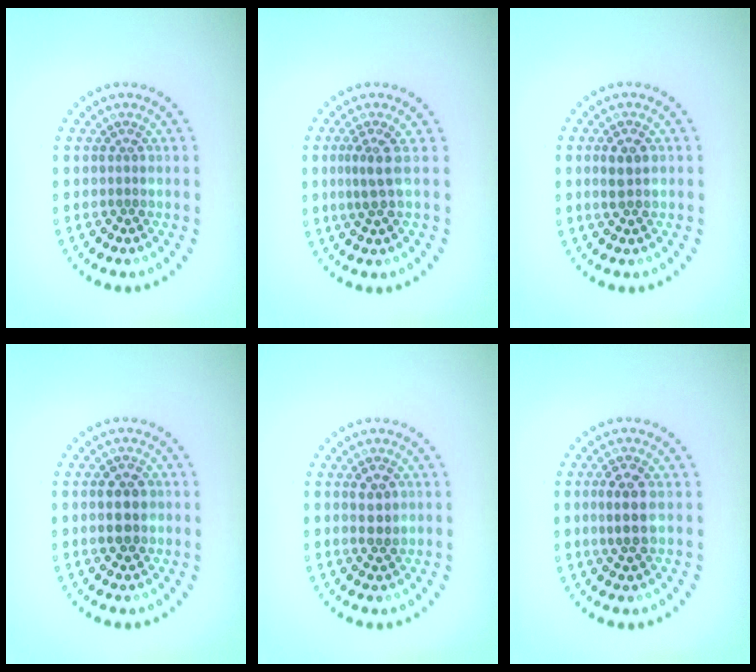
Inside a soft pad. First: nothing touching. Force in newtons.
{"total": 2.2, "press": 1.6, "slide": 1.6}
{"total": 1.8, "press": 1.8, "slide": 0.4}
{"total": 3.2, "press": 3.2, "slide": 0.1}
{"total": 2.0, "press": 1.9, "slide": 0.5}
{"total": 2.9, "press": 2.8, "slide": 0.8}